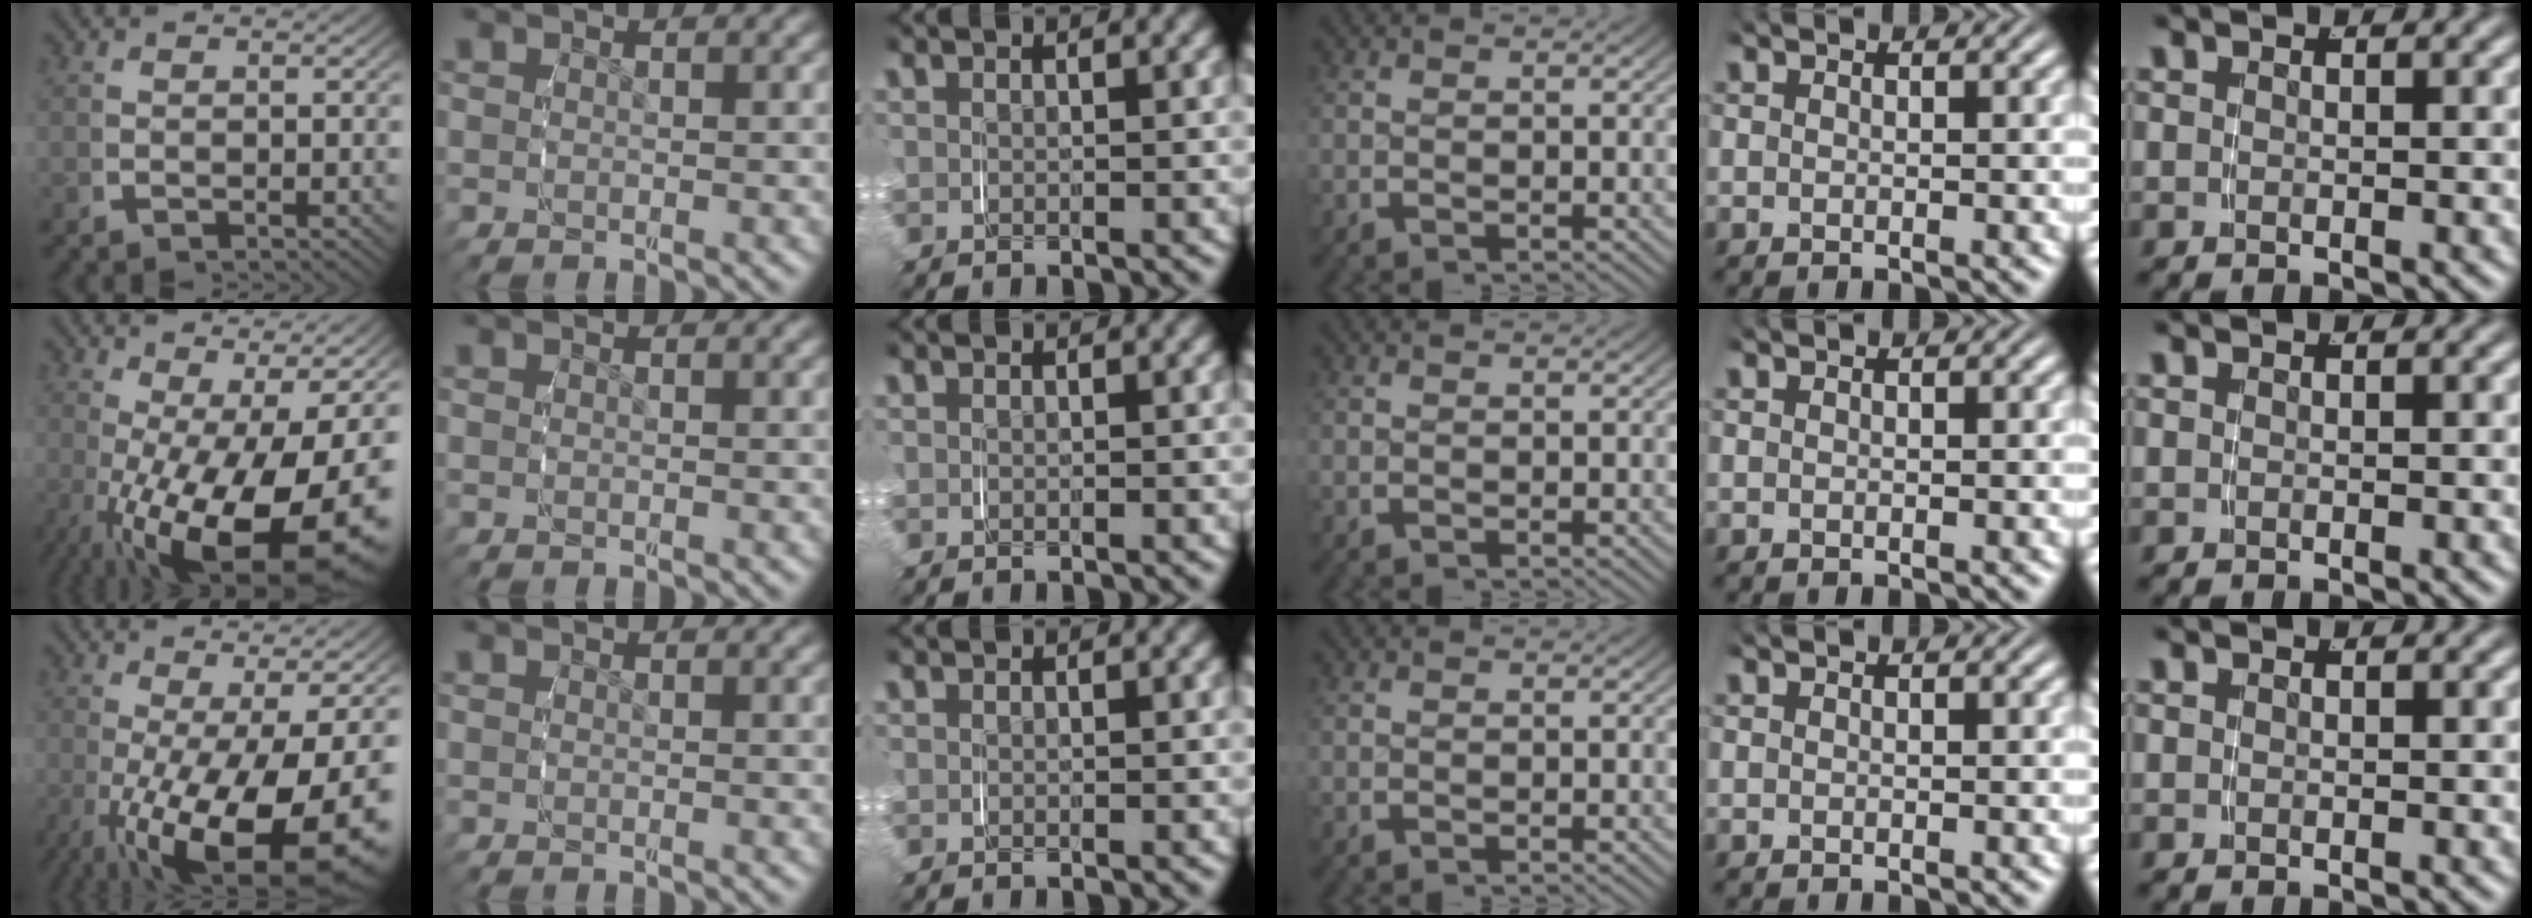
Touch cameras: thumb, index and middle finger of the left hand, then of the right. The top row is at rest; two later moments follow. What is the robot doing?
{"motion": "grasp_and_lifting", "object": "glasses case"}